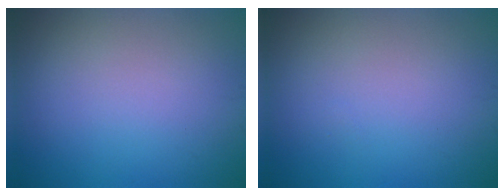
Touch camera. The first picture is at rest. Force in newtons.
{"total": 0.0}